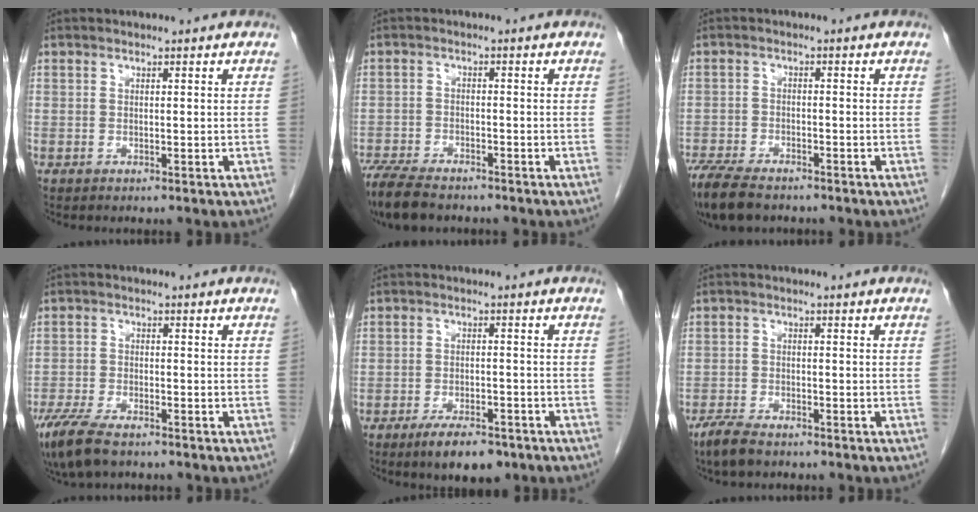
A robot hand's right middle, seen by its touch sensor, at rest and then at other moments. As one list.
[{"total": 8.5, "force": [-7.1, 2.5, 4.0], "torque": [-0.073, -0.017, -0.122]}, {"total": 9.3, "force": [-7.4, 3.2, 4.6], "torque": [-0.087, -0.017, -0.127]}, {"total": 8.4, "force": [-6.2, 2.7, 5.0], "torque": [-0.095, -0.017, -0.108]}, {"total": 7.1, "force": [-4.9, 2.4, 4.4], "torque": [-0.071, -0.005, -0.074]}, {"total": 4.5, "force": [-3.6, 1.4, 2.4], "torque": [-0.050, -0.006, -0.063]}]